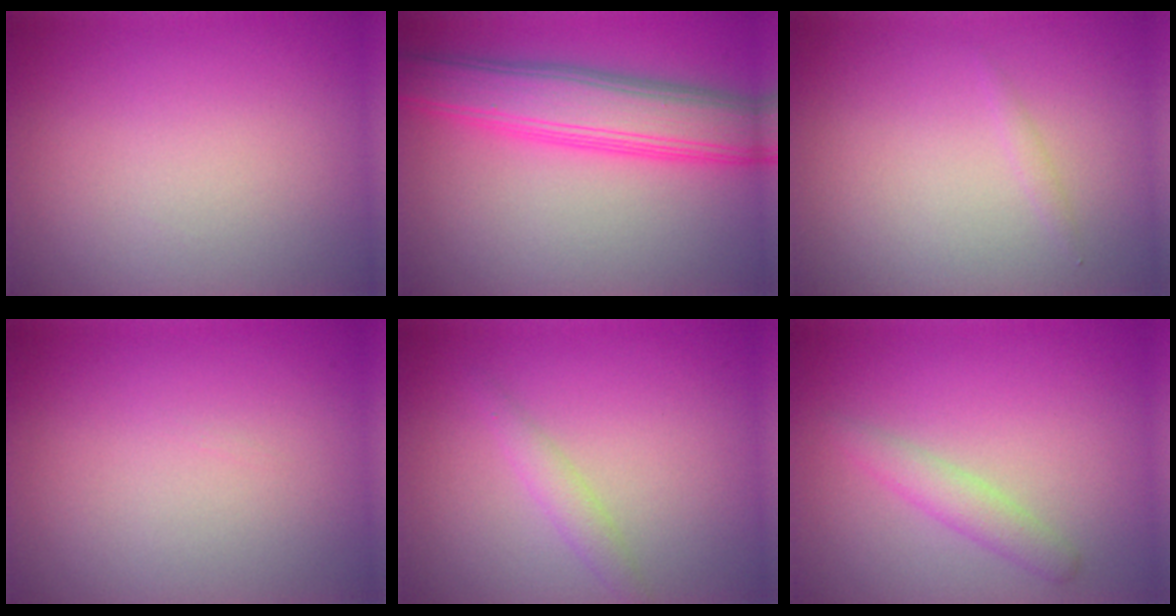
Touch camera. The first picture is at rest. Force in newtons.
{"total": 6.7, "press": 6.7, "slide": 0.2}
{"total": 0.5, "press": 0.5, "slide": 0.0}
{"total": 0.0}
{"total": 1.5, "press": 1.5, "slide": 0.1}
{"total": 2.0, "press": 2.0, "slide": 0.1}